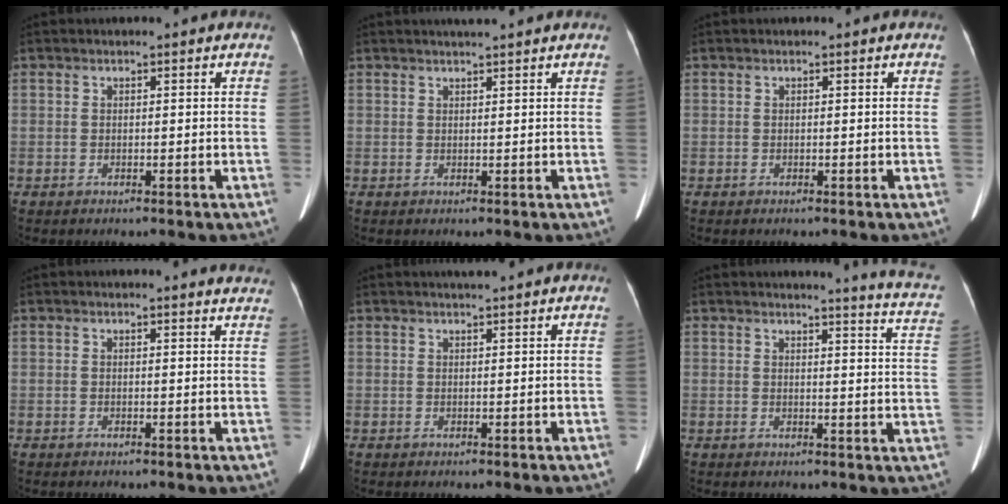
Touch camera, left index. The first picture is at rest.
{"total": 3.1, "force": [2.8, -0.1, 1.4], "torque": [-0.019, 0.019, 0.041]}
{"total": 0.0}
{"total": 6.8, "force": [6.7, 0.3, 1.3], "torque": [-0.005, -0.015, 0.046]}
{"total": 2.4, "force": [2.2, -0.1, 1.0], "torque": [-0.013, 0.015, 0.035]}
{"total": 9.6, "force": [8.8, -0.5, 3.8], "torque": [-0.042, -0.057, 0.072]}